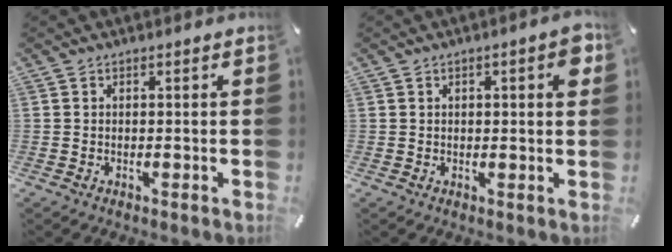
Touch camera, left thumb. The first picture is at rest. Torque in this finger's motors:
{"motor_torque": [0.03, 0.03, 0.18, 0.11, 0.00]}